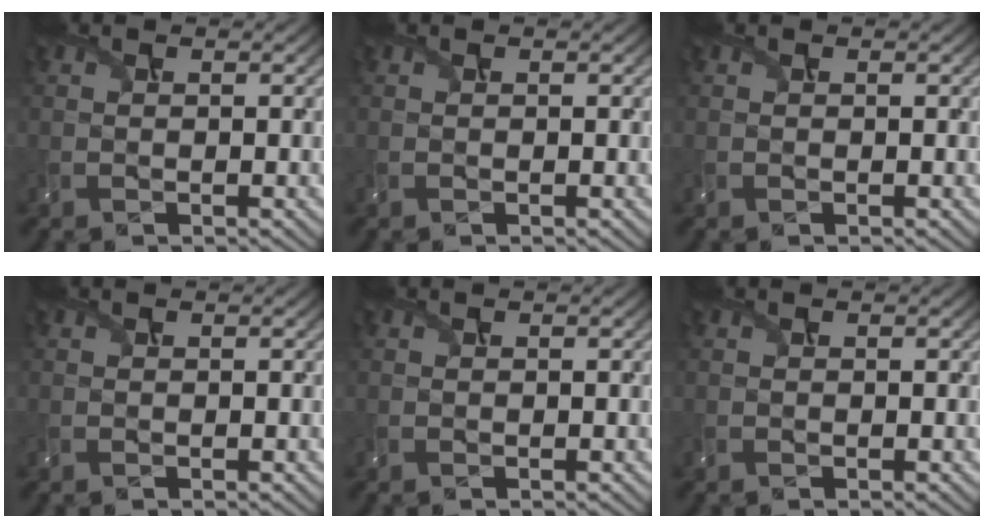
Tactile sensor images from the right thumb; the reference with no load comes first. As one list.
[{"total": 0.0}, {"total": 0.0}, {"total": 0.0}, {"total": 0.0}, {"total": 0.0}]